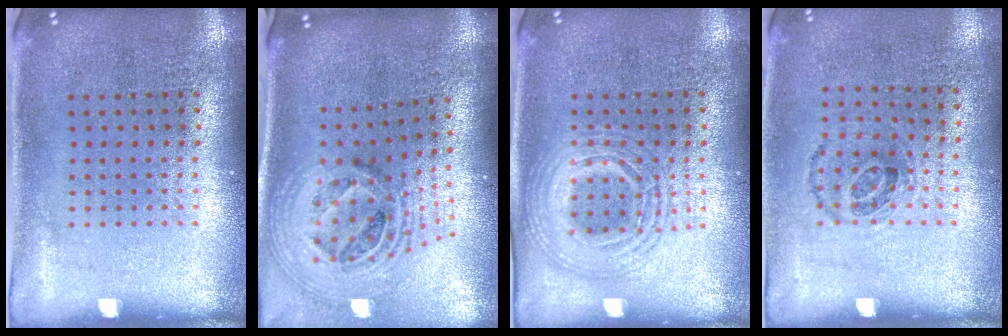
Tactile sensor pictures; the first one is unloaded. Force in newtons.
{"total": 2.7, "press": 1.9, "slide": 1.9}
{"total": 2.3, "press": 2.3, "slide": 0.3}
{"total": 0.9, "press": 0.7, "slide": 0.6}